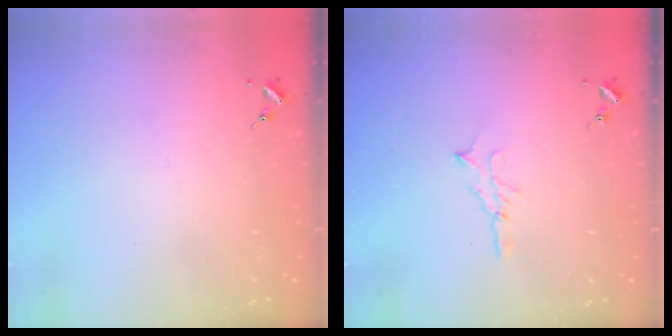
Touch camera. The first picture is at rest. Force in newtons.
{"total": 4.7, "press": 4.7, "slide": 0.5}